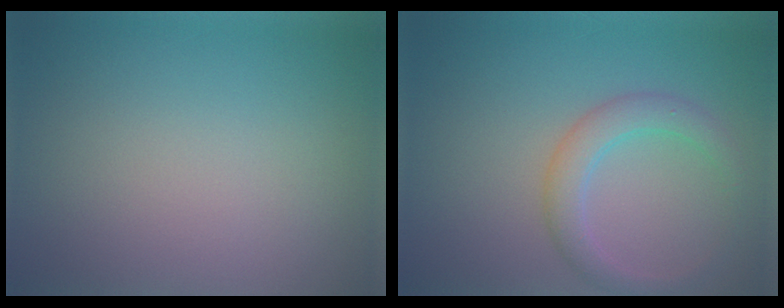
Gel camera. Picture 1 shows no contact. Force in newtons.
{"total": 3.0, "press": 3.0, "slide": 0.1}